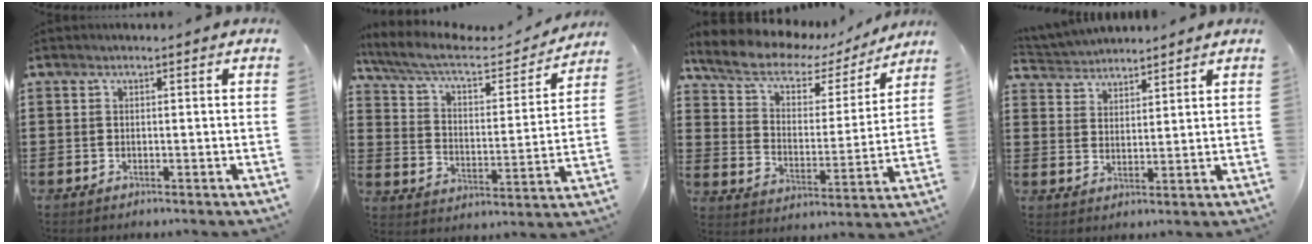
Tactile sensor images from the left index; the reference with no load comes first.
{"total": 7.8, "force": [6.4, 1.8, 4.1], "torque": [-0.106, -0.036, 0.107]}
{"total": 7.5, "force": [5.4, 3.5, 3.8], "torque": [-0.099, -0.026, 0.090]}
{"total": 3.3, "force": [3.1, 0.9, -0.3], "torque": [-0.010, -0.011, 0.057]}